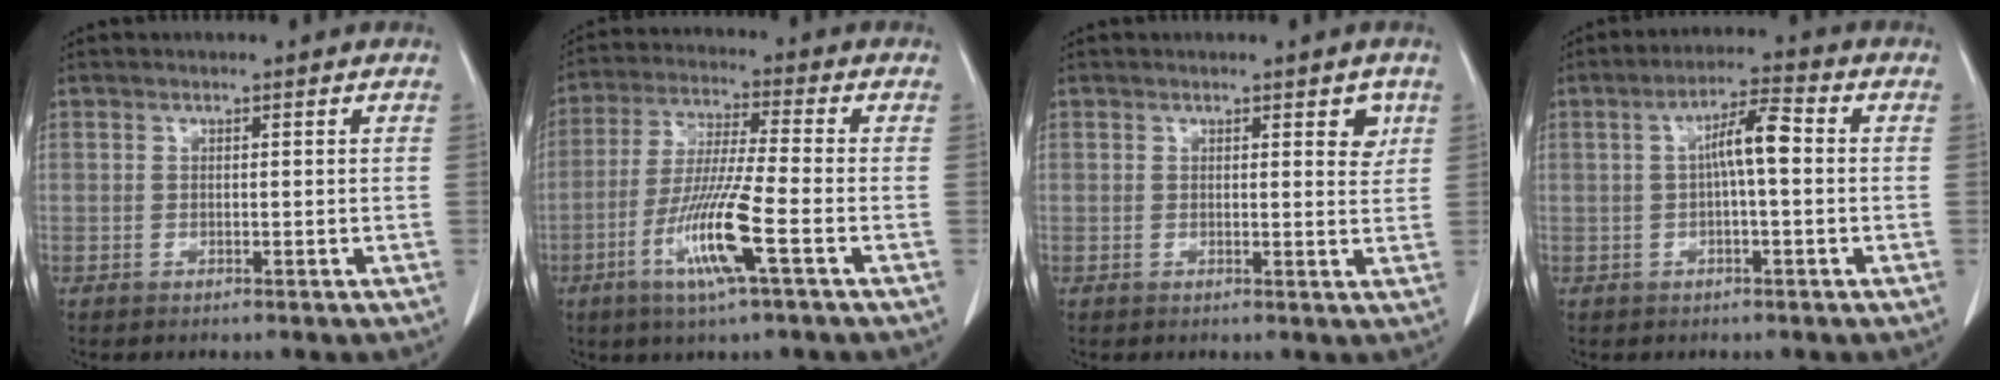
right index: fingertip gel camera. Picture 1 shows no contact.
{"total": 11.3, "force": [-4.5, -0.4, 10.4], "torque": [-0.208, -0.019, -0.089]}
{"total": 2.7, "force": [1.4, 0.9, 2.2], "torque": [-0.022, -0.006, 0.015]}
{"total": 5.8, "force": [0.3, 0.9, 5.7], "torque": [-0.100, 0.018, 0.003]}